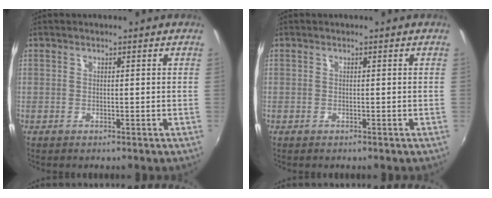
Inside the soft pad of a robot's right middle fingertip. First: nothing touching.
{"total": 0.0}